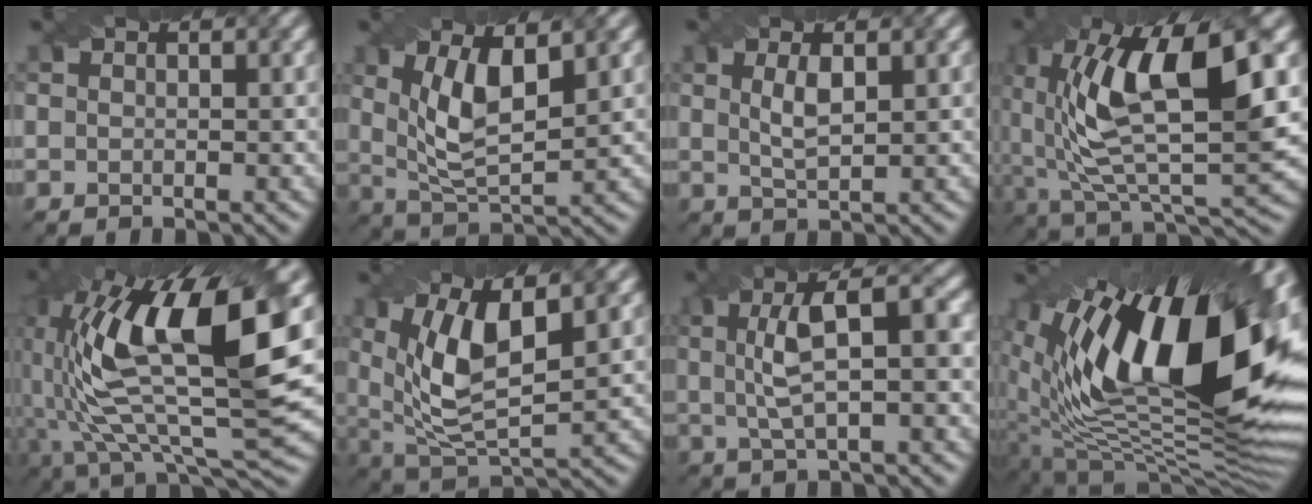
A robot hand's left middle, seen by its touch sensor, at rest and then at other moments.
{"total": 6.3, "force": [1.7, 2.4, 5.5], "torque": [-0.114, -0.005, 0.036]}
{"total": 2.5, "force": [0.8, 0.8, 2.3], "torque": [-0.047, 0.000, 0.018]}
{"total": 12.5, "force": [3.0, 4.7, 11.2], "torque": [-0.207, -0.001, 0.056]}
{"total": 16.1, "force": [3.7, 6.1, 14.5], "torque": [-0.276, 0.005, 0.056]}
{"total": 8.9, "force": [2.3, 3.8, 7.7], "torque": [-0.157, -0.003, 0.040]}
{"total": 6.0, "force": [0.9, 1.8, 5.6], "torque": [-0.101, 0.012, 0.014]}
{"total": 19.3, "force": [5.5, 8.9, 16.3], "torque": [-0.246, 0.002, 0.093]}